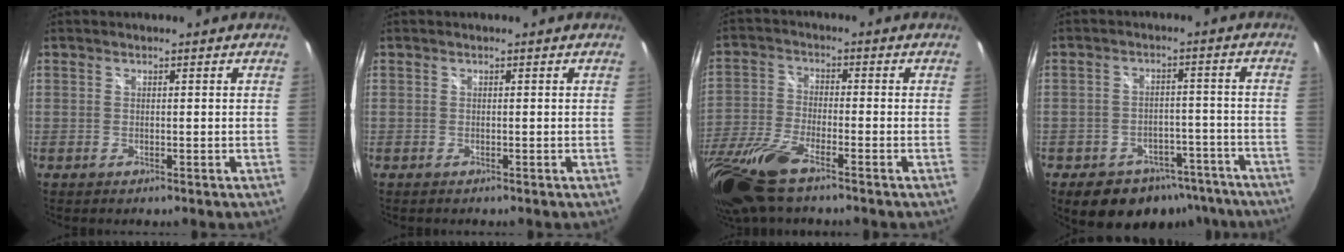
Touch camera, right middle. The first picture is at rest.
{"total": 0.0}
{"total": 14.6, "force": [-10.2, 3.8, 9.7], "torque": [-0.228, -0.037, -0.207]}
{"total": 13.9, "force": [-10.0, 8.2, 5.1], "torque": [-0.102, 0.018, -0.112]}